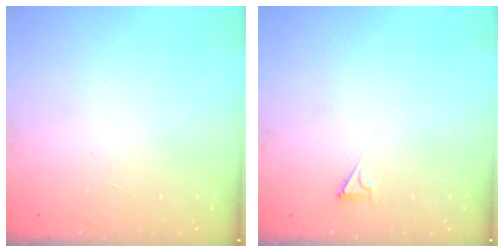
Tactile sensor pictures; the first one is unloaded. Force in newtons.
{"total": 2.1, "press": 2.1, "slide": 0.3}